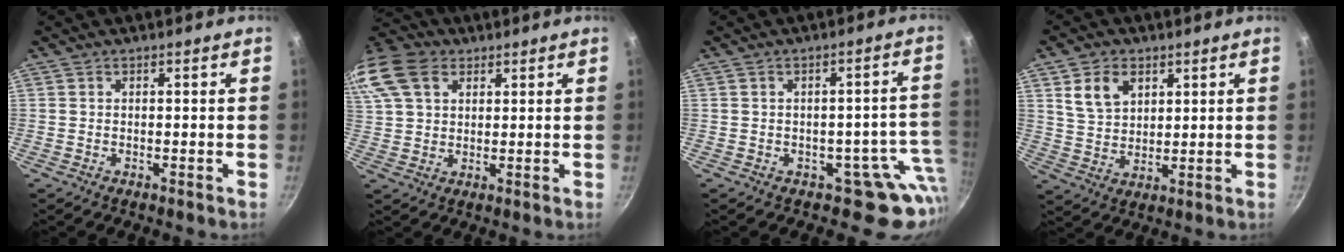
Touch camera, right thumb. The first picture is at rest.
{"total": 21.2, "force": [9.3, 15.2, 11.6], "torque": [-0.286, 0.051, 0.173]}
{"total": 8.6, "force": [-2.4, 7.0, 4.5], "torque": [0.039, 0.031, -0.025]}
{"total": 8.0, "force": [3.5, 5.6, 4.6], "torque": [-0.066, -0.012, 0.071]}